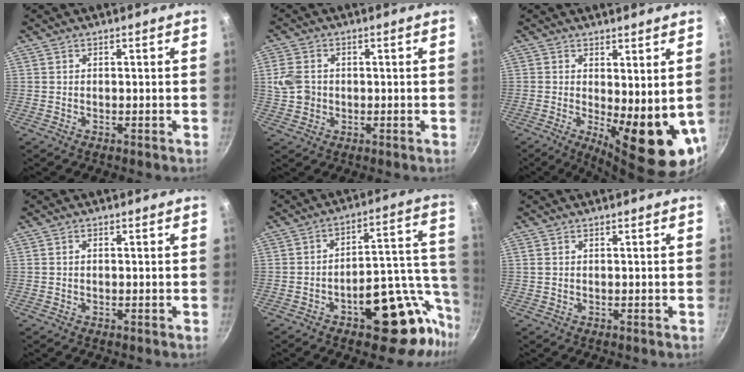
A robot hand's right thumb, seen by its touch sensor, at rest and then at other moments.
{"total": 5.9, "force": [0.1, 4.8, 3.3], "torque": [-0.060, 0.002, 0.000]}
{"total": 12.6, "force": [-0.2, 4.5, 11.8], "torque": [-0.133, -0.024, 0.010]}
{"total": 0.8, "force": [0.0, 0.6, 0.6], "torque": [-0.011, 0.004, 0.000]}
{"total": 19.4, "force": [-9.3, 9.9, 13.9], "torque": [-0.101, 0.069, -0.125]}
{"total": 0.8, "force": [0.3, 0.6, 0.5], "torque": [-0.009, 0.002, 0.005]}